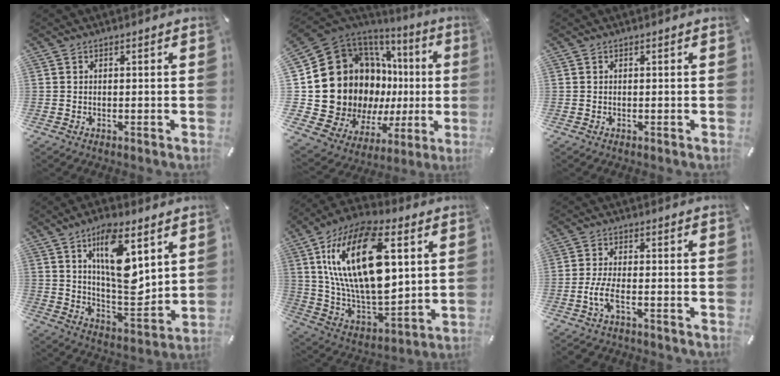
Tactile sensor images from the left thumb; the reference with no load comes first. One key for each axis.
{"total": 25.5, "fx": 1.0, "fy": 19.2, "fz": 16.8, "tx": -0.280, "ty": -0.066, "tz": 0.077}
{"total": 0.0}
{"total": 16.5, "fx": 7.3, "fy": 7.4, "fz": 12.8, "tx": -0.217, "ty": -0.035, "tz": 0.117}
{"total": 25.6, "fx": 8.4, "fy": 13.6, "fz": 20.0, "tx": -0.417, "ty": -0.036, "tz": 0.134}
{"total": 5.2, "fx": -2.5, "fy": 1.7, "fz": 4.3, "tx": -0.098, "ty": -0.005, "tz": -0.047}